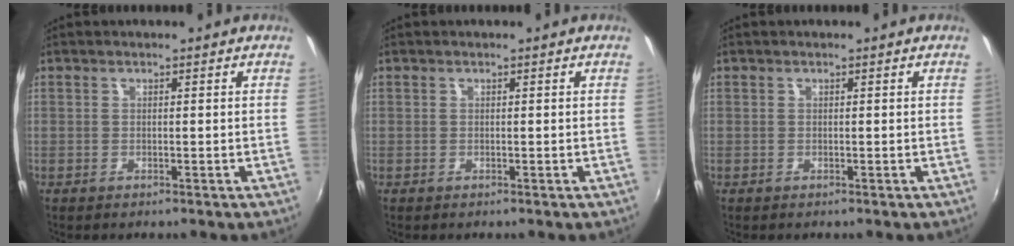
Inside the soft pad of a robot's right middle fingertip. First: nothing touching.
{"total": 0.0}
{"total": 0.0}